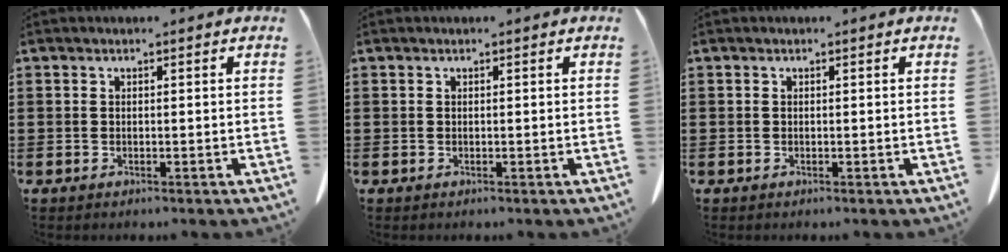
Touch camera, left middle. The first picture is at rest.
{"total": 0.0}
{"total": 0.0}